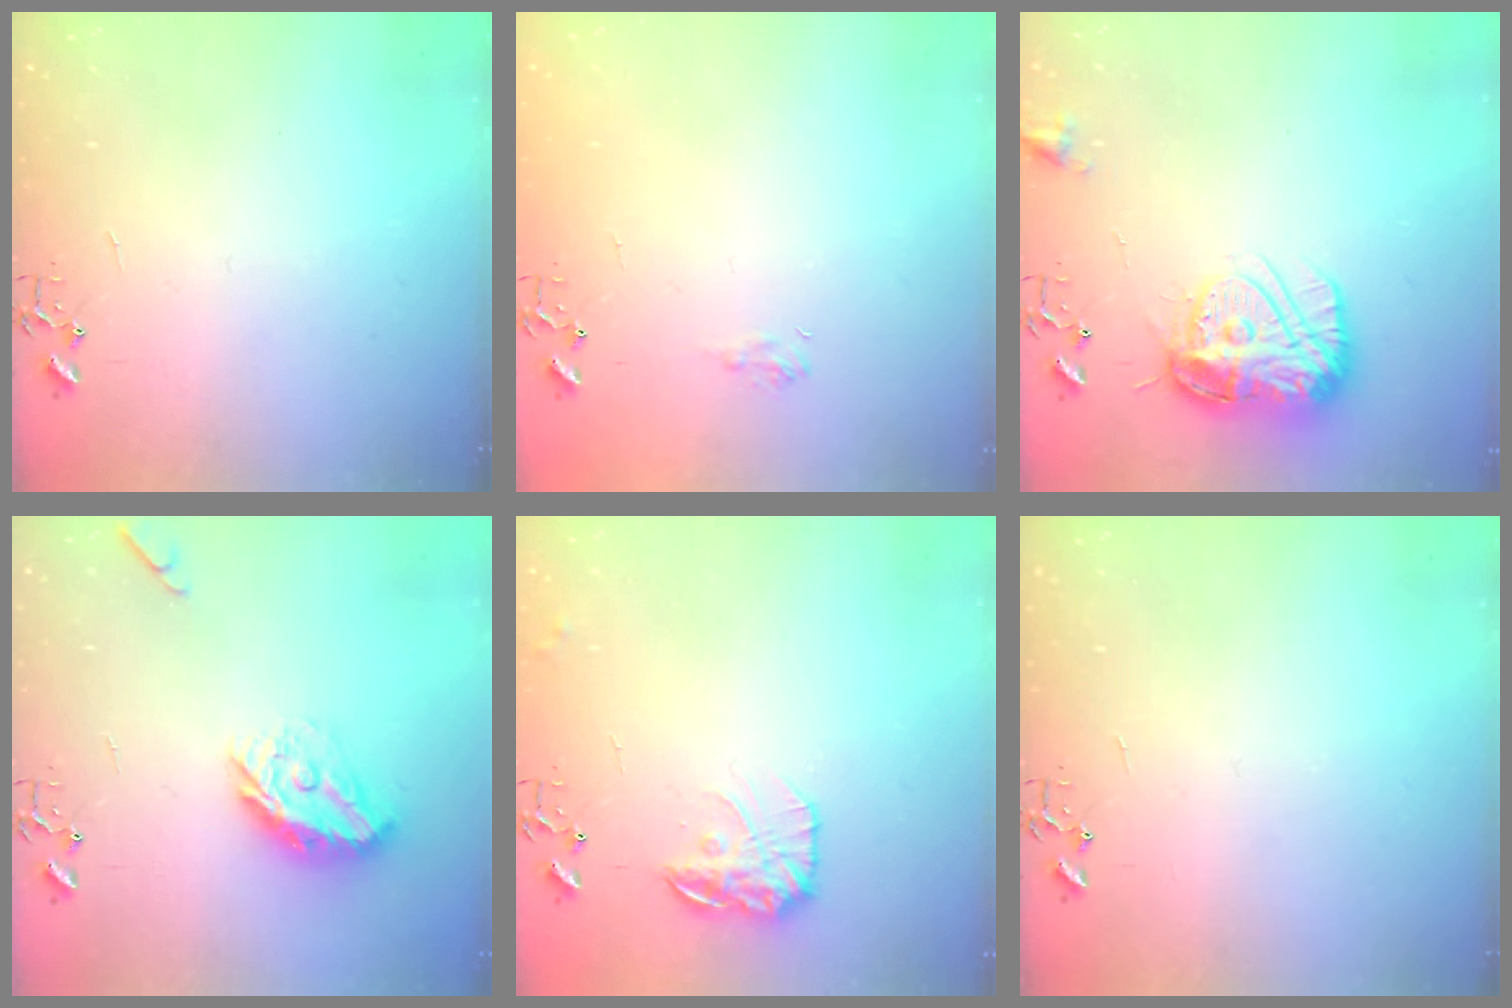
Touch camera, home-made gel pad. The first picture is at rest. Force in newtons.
{"total": 6.9, "press": 6.8, "slide": 0.8}
{"total": 16.8, "press": 16.7, "slide": 1.5}
{"total": 13.5, "press": 13.4, "slide": 0.7}
{"total": 13.3, "press": 13.3, "slide": 0.8}
{"total": 0.0}